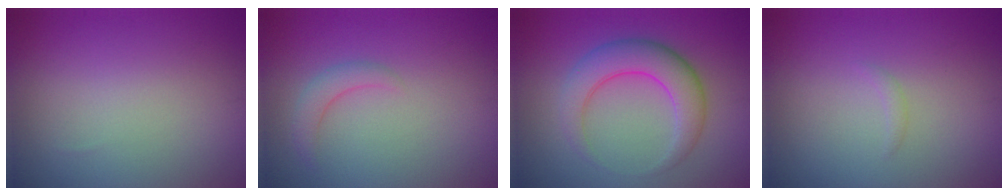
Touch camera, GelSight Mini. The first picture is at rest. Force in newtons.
{"total": 1.7, "press": 1.7, "slide": 0.3}
{"total": 4.1, "press": 4.1, "slide": 0.1}
{"total": 0.5, "press": 0.5, "slide": 0.1}